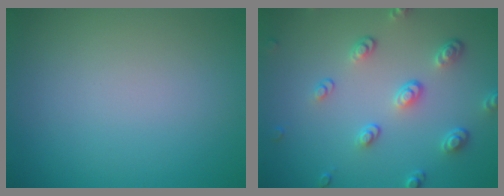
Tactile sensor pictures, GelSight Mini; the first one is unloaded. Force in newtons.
{"total": 3.9, "press": 3.0, "slide": 2.5}